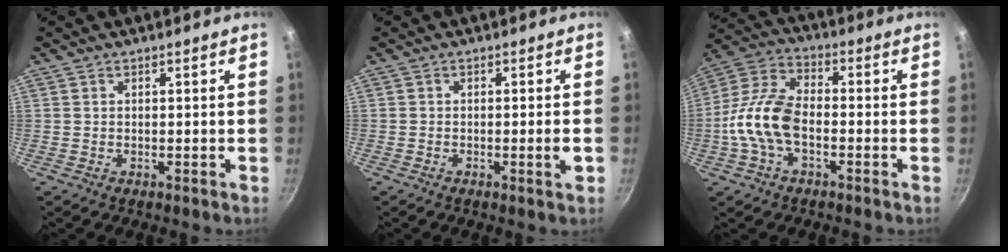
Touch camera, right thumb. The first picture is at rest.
{"total": 2.3, "force": [-0.7, 0.1, 2.2], "torque": [-0.034, 0.007, -0.010]}
{"total": 12.4, "force": [-2.8, 6.9, 9.9], "torque": [-0.188, 0.038, -0.071]}